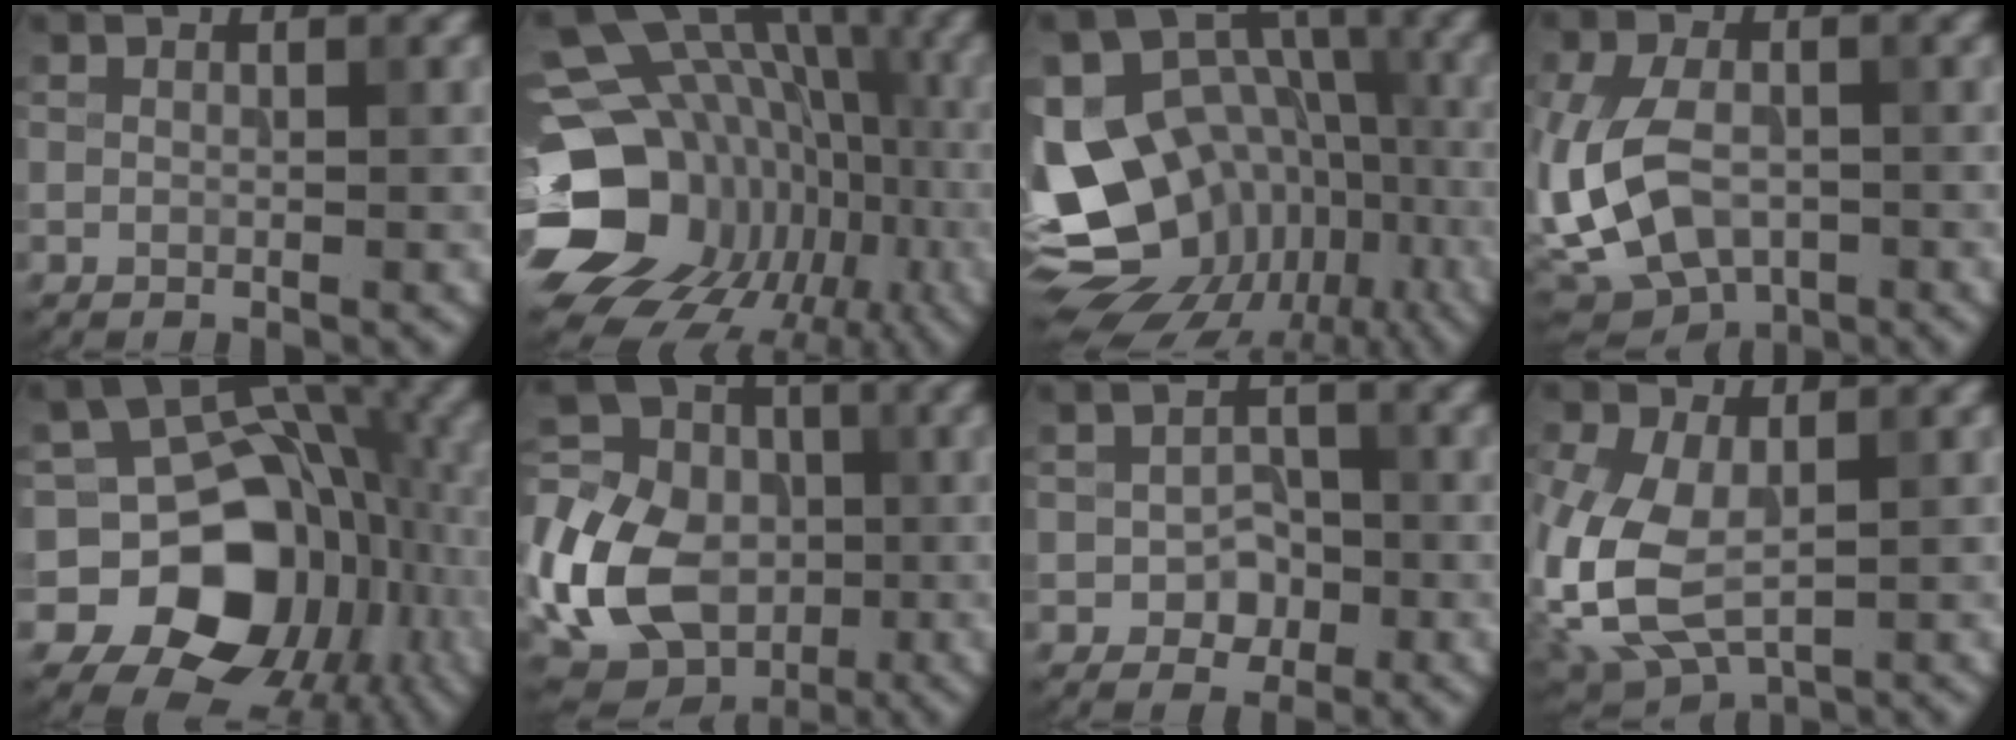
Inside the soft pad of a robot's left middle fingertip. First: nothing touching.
{"total": 19.9, "force": [-5.6, 15.8, 10.7], "torque": [-0.169, 0.004, -0.088]}
{"total": 15.6, "force": [-5.4, 11.8, 8.6], "torque": [-0.156, 0.002, -0.048]}
{"total": 9.1, "force": [-2.3, 5.8, 6.7], "torque": [-0.156, -0.011, -0.041]}
{"total": 13.7, "force": [-3.7, 10.6, 7.9], "torque": [-0.111, -0.006, -0.065]}
{"total": 15.8, "force": [-4.1, 12.6, 8.6], "torque": [-0.212, -0.014, -0.084]}
{"total": 2.7, "force": [-0.8, 2.0, 1.6], "torque": [-0.023, -0.002, -0.016]}
{"total": 8.5, "force": [-1.3, 4.9, 6.8], "torque": [-0.175, -0.014, -0.025]}